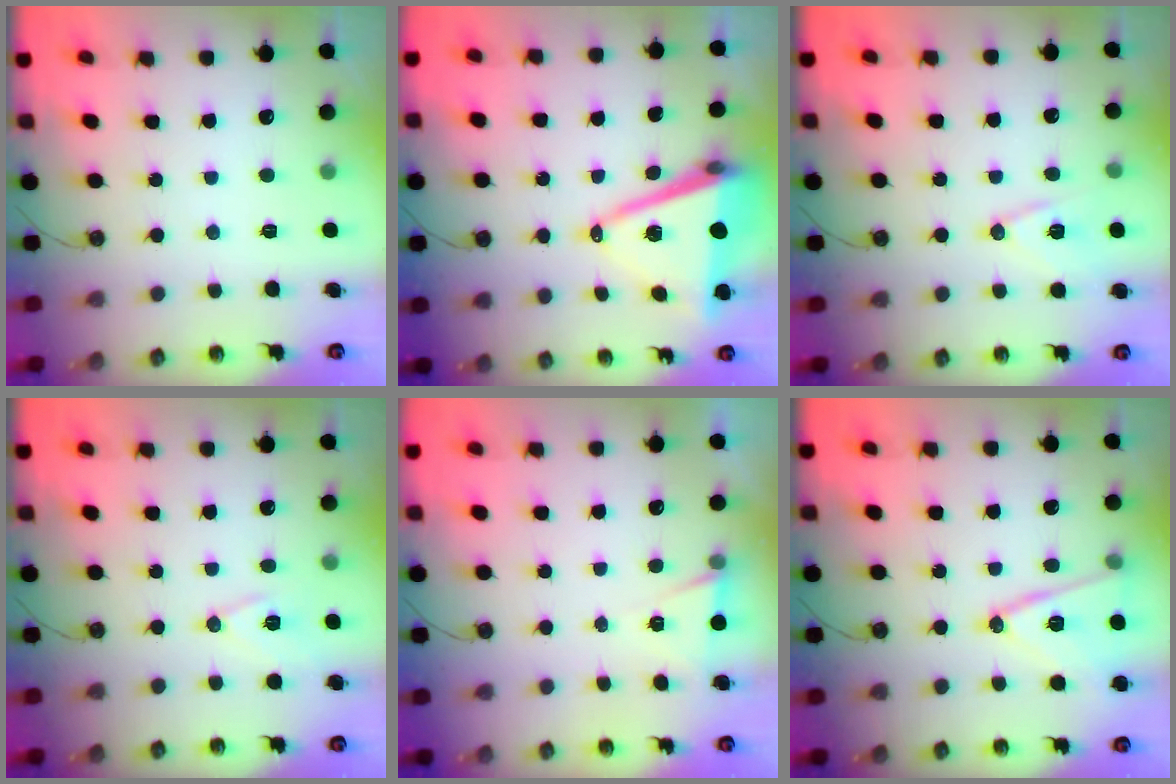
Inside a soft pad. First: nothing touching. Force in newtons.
{"total": 12.8, "press": 12.1, "slide": 4.3}
{"total": 11.1, "press": 10.5, "slide": 3.5}
{"total": 8.5, "press": 7.8, "slide": 3.5}
{"total": 4.9, "press": 2.2, "slide": 4.4}
{"total": 14.2, "press": 13.8, "slide": 3.3}